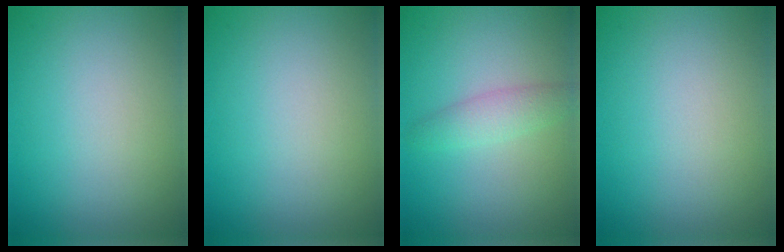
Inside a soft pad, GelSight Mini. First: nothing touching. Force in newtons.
{"total": 0.0}
{"total": 2.2, "press": 2.2, "slide": 0.0}
{"total": 0.0}